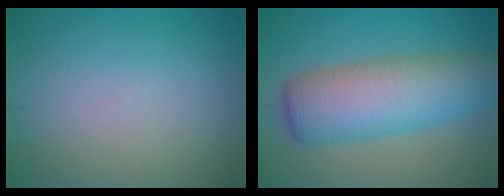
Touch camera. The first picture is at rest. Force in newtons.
{"total": 8.9, "press": 8.9, "slide": 0.2}